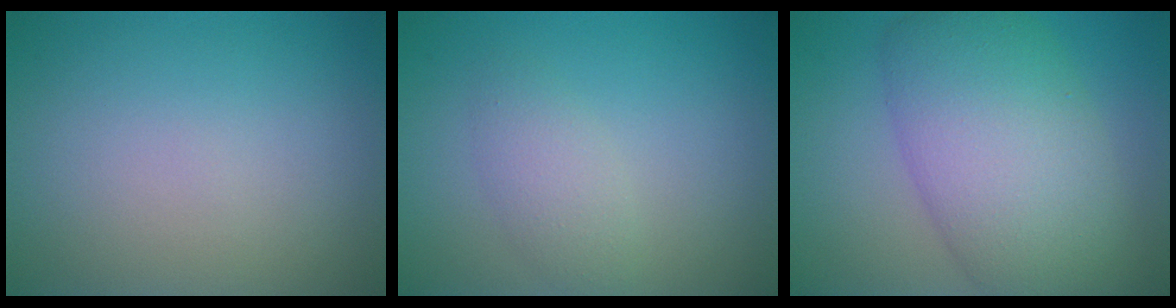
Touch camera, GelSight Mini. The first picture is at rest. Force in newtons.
{"total": 2.1, "press": 2.1, "slide": 0.2}
{"total": 9.9, "press": 9.9, "slide": 0.7}